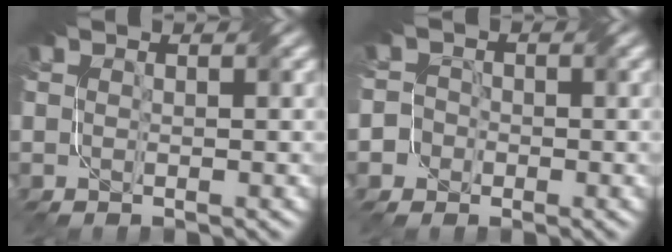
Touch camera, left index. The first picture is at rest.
{"total": 3.0, "force": [-1.1, 2.7, 0.3], "torque": [0.014, 0.011, -0.032]}